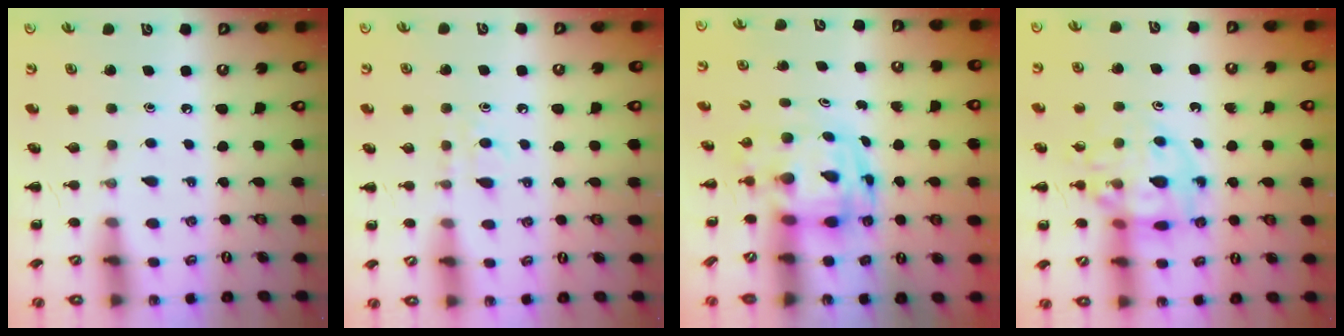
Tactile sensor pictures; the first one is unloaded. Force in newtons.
{"total": 4.2, "press": 4.0, "slide": 1.3}
{"total": 3.6, "press": 3.5, "slide": 0.7}
{"total": 13.2, "press": 13.0, "slide": 2.6}